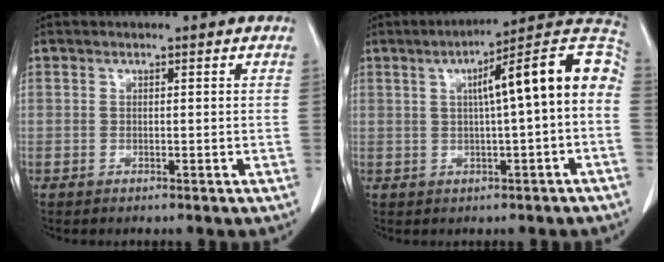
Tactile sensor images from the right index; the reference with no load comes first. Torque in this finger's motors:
{"motor_torque": [1.16, -0.36, 0.49, 0.07]}